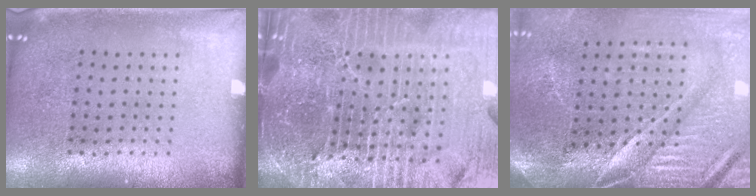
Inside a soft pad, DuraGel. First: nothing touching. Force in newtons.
{"total": 7.3, "press": 6.3, "slide": 3.7}
{"total": 4.5, "press": 3.8, "slide": 2.3}